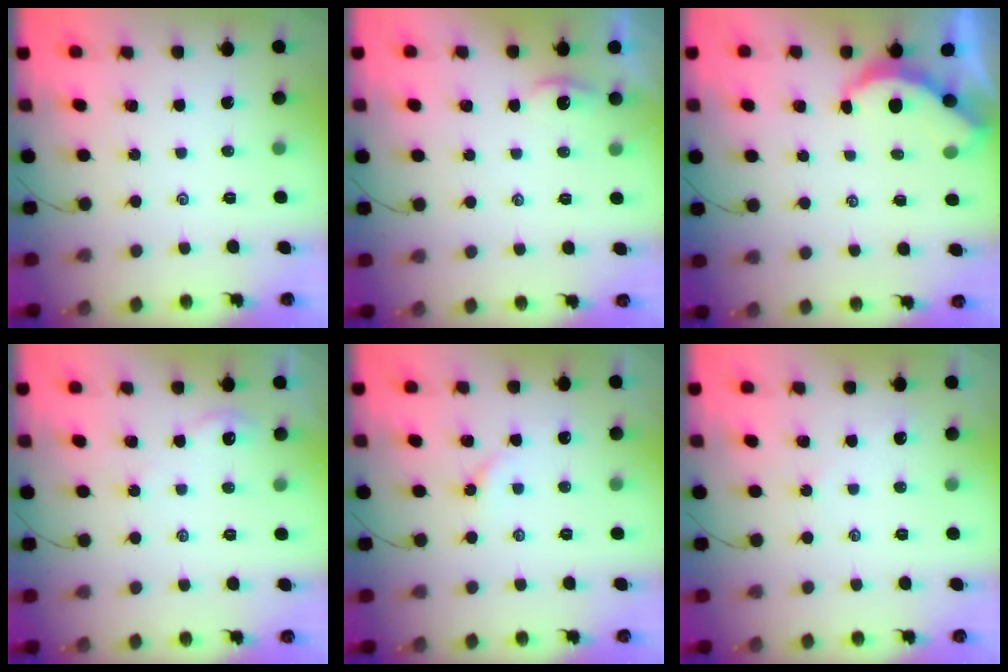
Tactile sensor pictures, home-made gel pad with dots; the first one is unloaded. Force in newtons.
{"total": 2.0, "press": 2.0, "slide": 0.1}
{"total": 3.2, "press": 3.2, "slide": 0.3}
{"total": 1.9, "press": 1.9, "slide": 0.4}
{"total": 1.8, "press": 1.8, "slide": 0.4}
{"total": 1.4, "press": 1.4, "slide": 0.4}